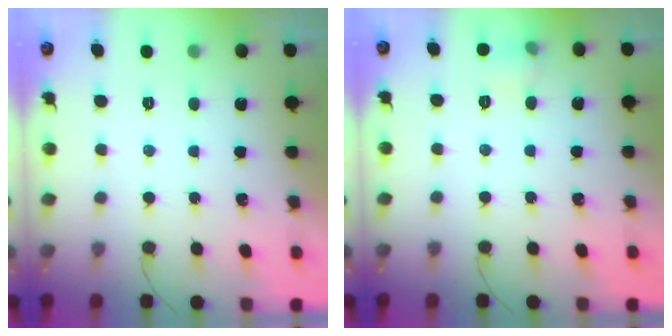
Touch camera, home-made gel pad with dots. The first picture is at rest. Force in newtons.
{"total": 5.7, "press": 5.2, "slide": 2.2}